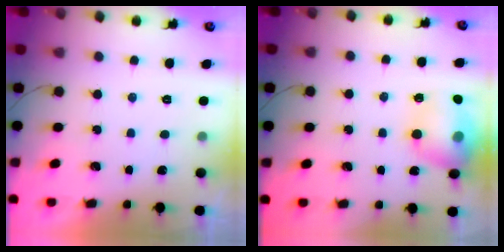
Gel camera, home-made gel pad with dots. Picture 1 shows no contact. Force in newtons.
{"total": 15.4, "press": 15.3, "slide": 1.5}